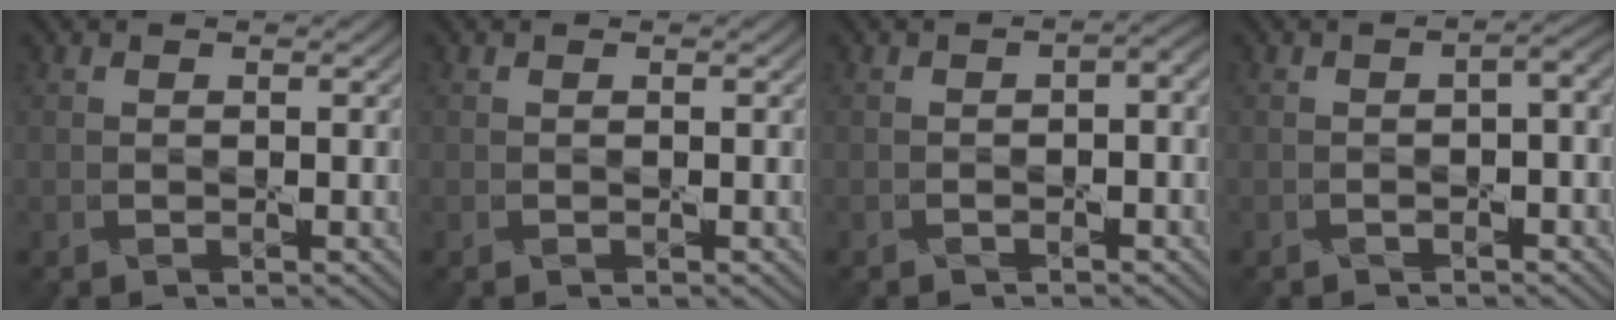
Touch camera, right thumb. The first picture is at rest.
{"total": 0.0}
{"total": 2.6, "force": [-0.5, 0.8, 2.4], "torque": [-0.040, -0.005, -0.006]}
{"total": 2.3, "force": [-0.5, 0.6, 2.2], "torque": [-0.036, -0.002, -0.008]}